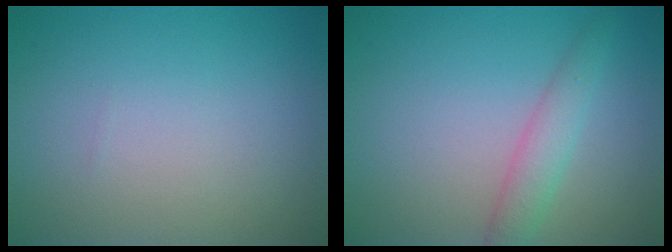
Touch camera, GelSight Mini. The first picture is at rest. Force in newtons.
{"total": 2.5, "press": 2.5, "slide": 0.1}